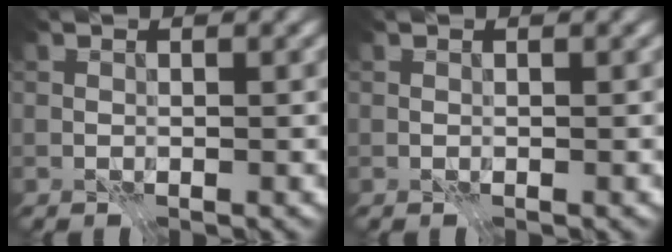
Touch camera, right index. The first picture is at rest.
{"total": 0.0}